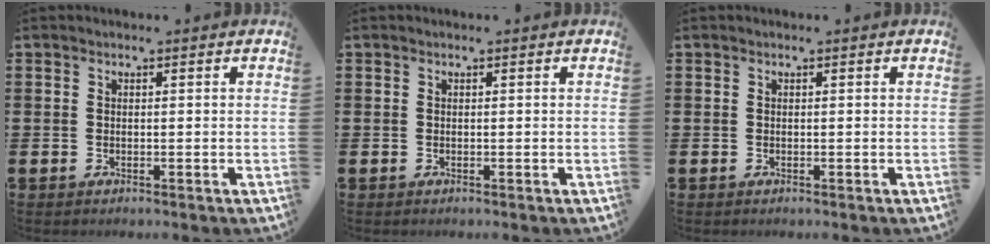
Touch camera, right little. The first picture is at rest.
{"total": 0.0}
{"total": 0.0}